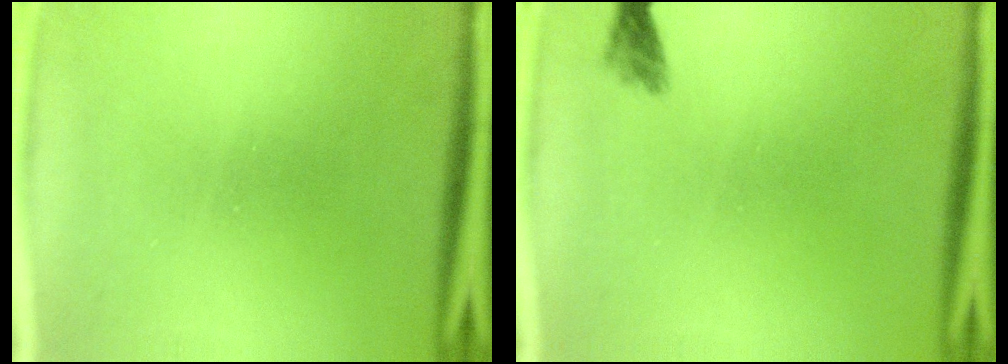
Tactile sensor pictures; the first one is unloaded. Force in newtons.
{"total": 1.6}